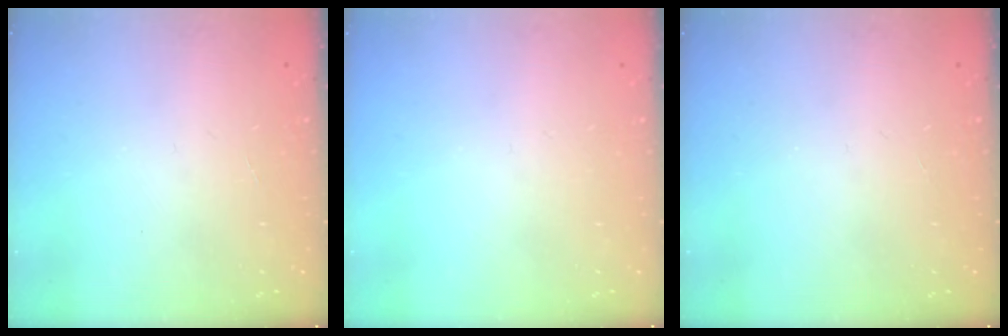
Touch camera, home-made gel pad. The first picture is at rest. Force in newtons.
{"total": 0.0}
{"total": 0.0}